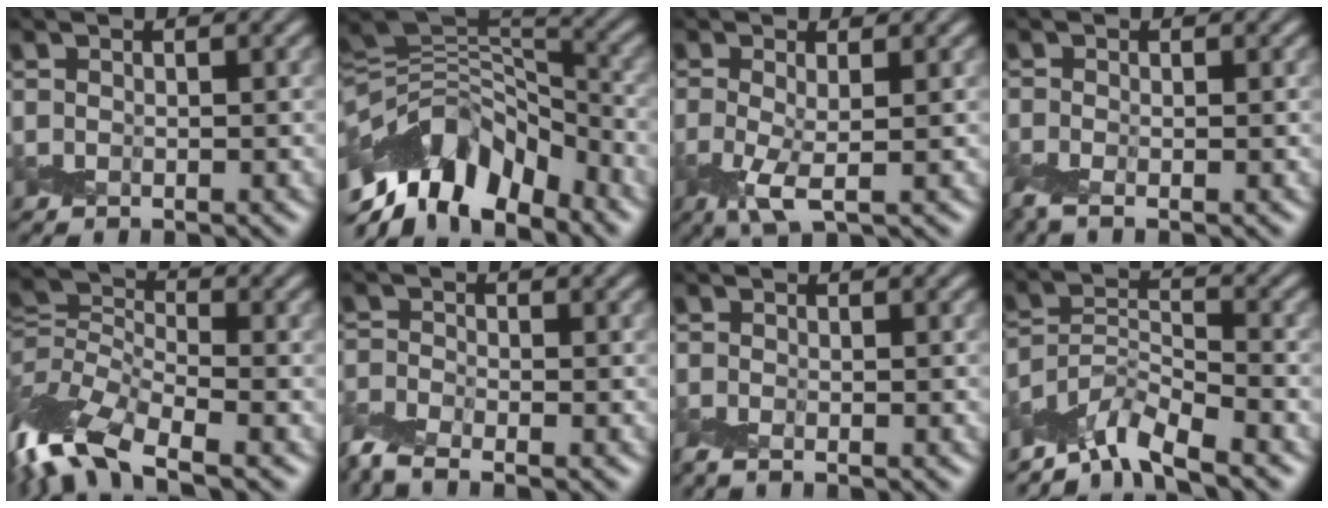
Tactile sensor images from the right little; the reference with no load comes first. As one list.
[{"total": 9.4, "force": [-5.9, 4.6, 5.7], "torque": [-0.088, 0.013, -0.118]}, {"total": 3.5, "force": [-0.7, 1.1, 3.2], "torque": [-0.075, -0.005, -0.016]}, {"total": 2.7, "force": [-1.2, 1.4, 2.1], "torque": [-0.059, -0.001, -0.032]}, {"total": 9.2, "force": [-5.1, 3.9, 6.5], "torque": [-0.142, -0.005, -0.114]}, {"total": 3.9, "force": [-2.8, 1.6, 2.2], "torque": [-0.054, -0.006, -0.070]}, {"total": 1.5, "force": [-0.6, 0.7, 1.2], "torque": [-0.038, 0.000, -0.019]}, {"total": 4.8, "force": [-4.5, 0.3, 1.6], "torque": [-0.024, -0.005, -0.096]}]